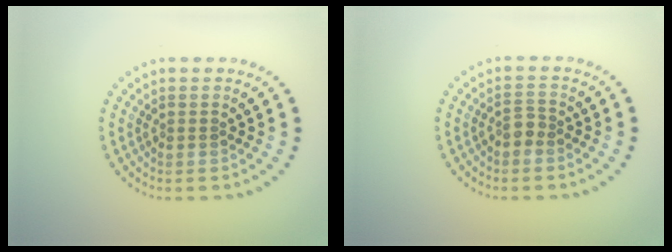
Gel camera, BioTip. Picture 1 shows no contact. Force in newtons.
{"total": 1.5, "press": 1.1, "slide": 1.0}